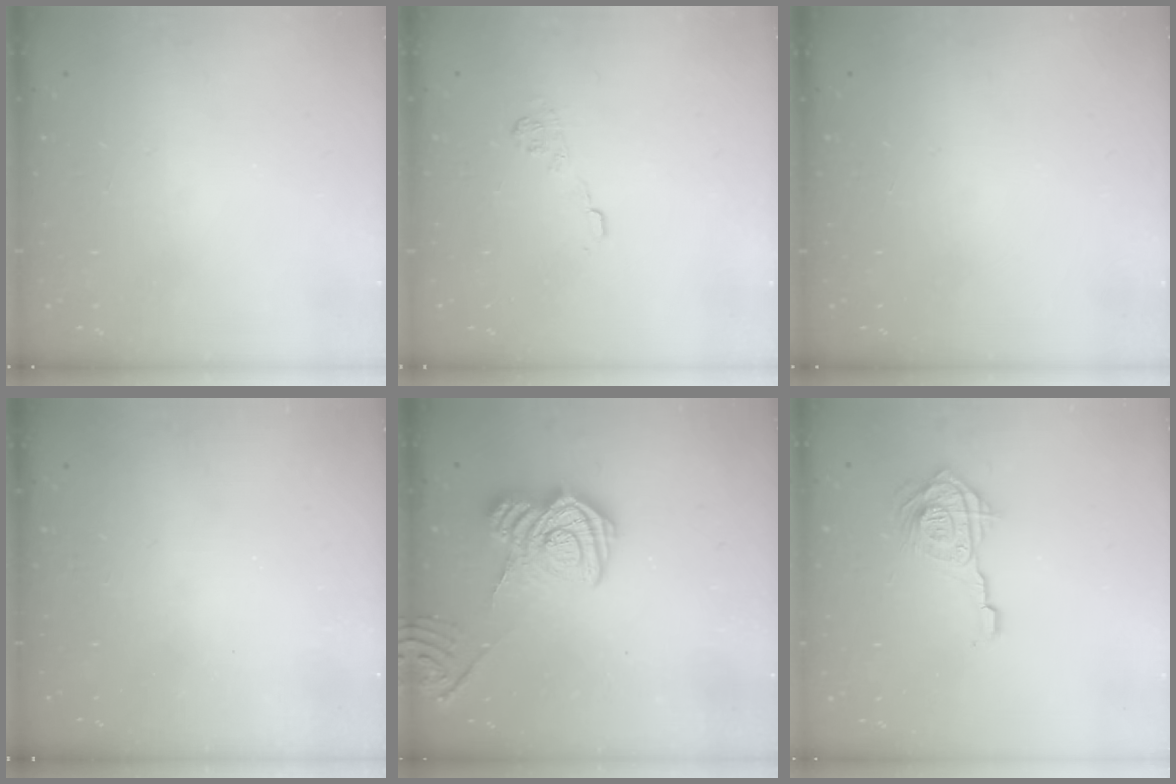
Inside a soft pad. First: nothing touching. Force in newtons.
{"total": 9.2, "press": 9.2, "slide": 0.8}
{"total": 0.0}
{"total": 2.5, "press": 2.4, "slide": 0.8}
{"total": 13.9, "press": 13.8, "slide": 1.0}
{"total": 12.8, "press": 12.7, "slide": 1.4}